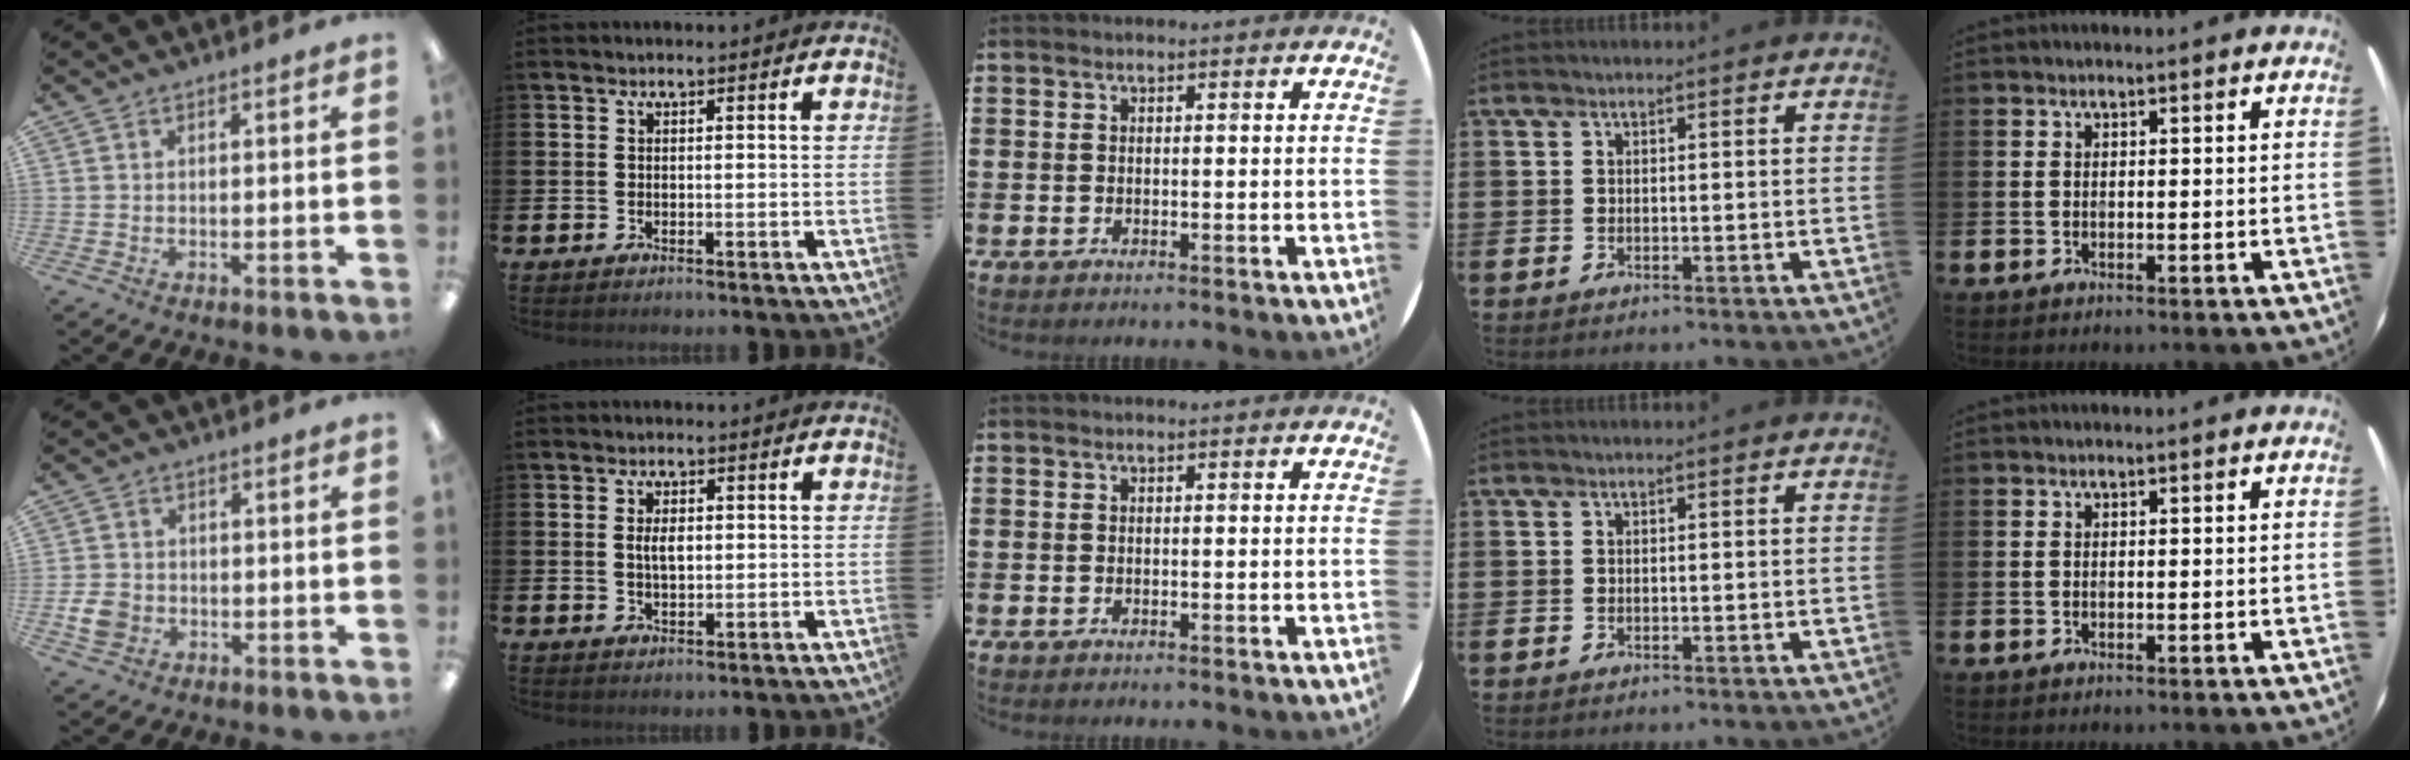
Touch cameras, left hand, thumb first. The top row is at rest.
{"thumb": {"total": 4.7, "force": [-1.2, 4.0, 2.2], "torque": [-0.041, 0.001, -0.023]}, "index": {"total": 2.6, "force": [0.5, 1.4, 2.2], "torque": [-0.035, 0.003, 0.005]}}